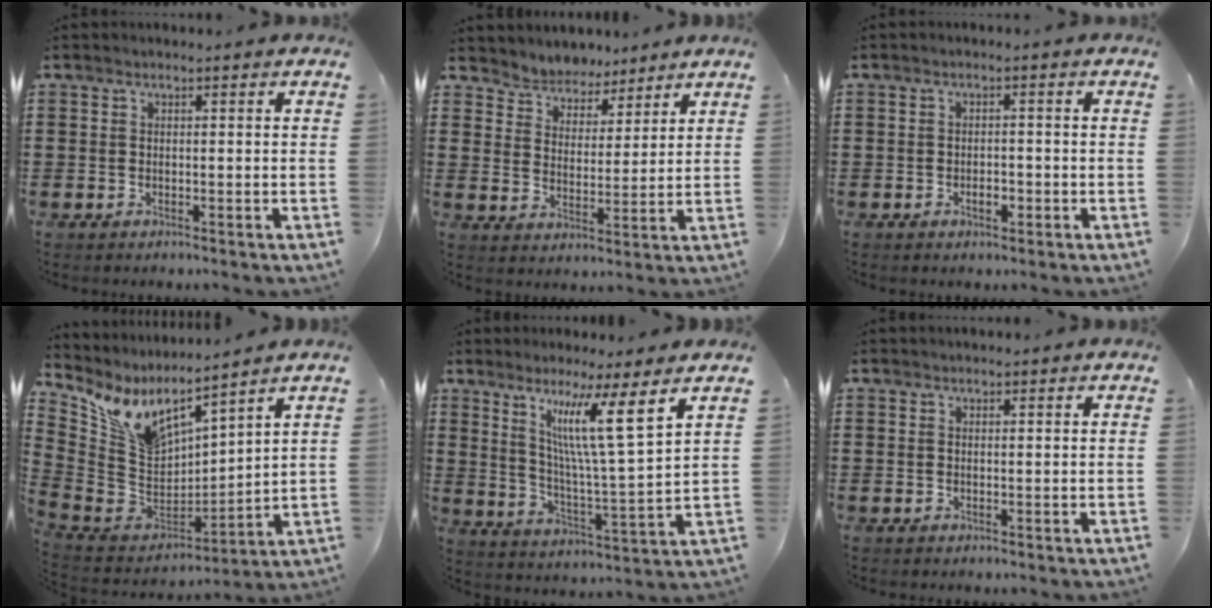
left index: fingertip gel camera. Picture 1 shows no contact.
{"total": 4.5, "force": [4.2, 1.4, -0.8], "torque": [-0.011, -0.022, 0.072]}
{"total": 2.0, "force": [-0.6, 1.0, 1.6], "torque": [-0.032, 0.002, -0.013]}
{"total": 9.5, "force": [7.2, 3.3, 5.3], "torque": [-0.139, -0.044, 0.127]}
{"total": 10.5, "force": [6.6, -0.1, 8.2], "torque": [-0.160, -0.029, 0.105]}
{"total": 0.7, "force": [0.6, 0.3, 0.1], "torque": [-0.003, 0.003, 0.012]}